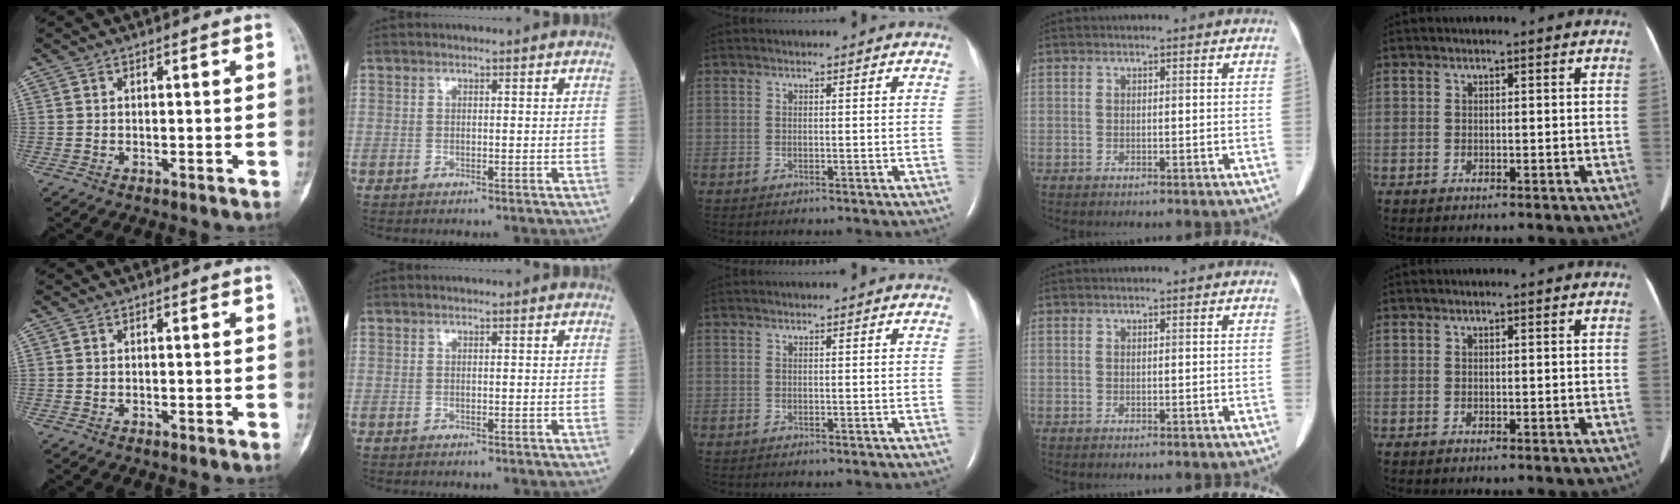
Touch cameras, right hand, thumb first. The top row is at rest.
{}